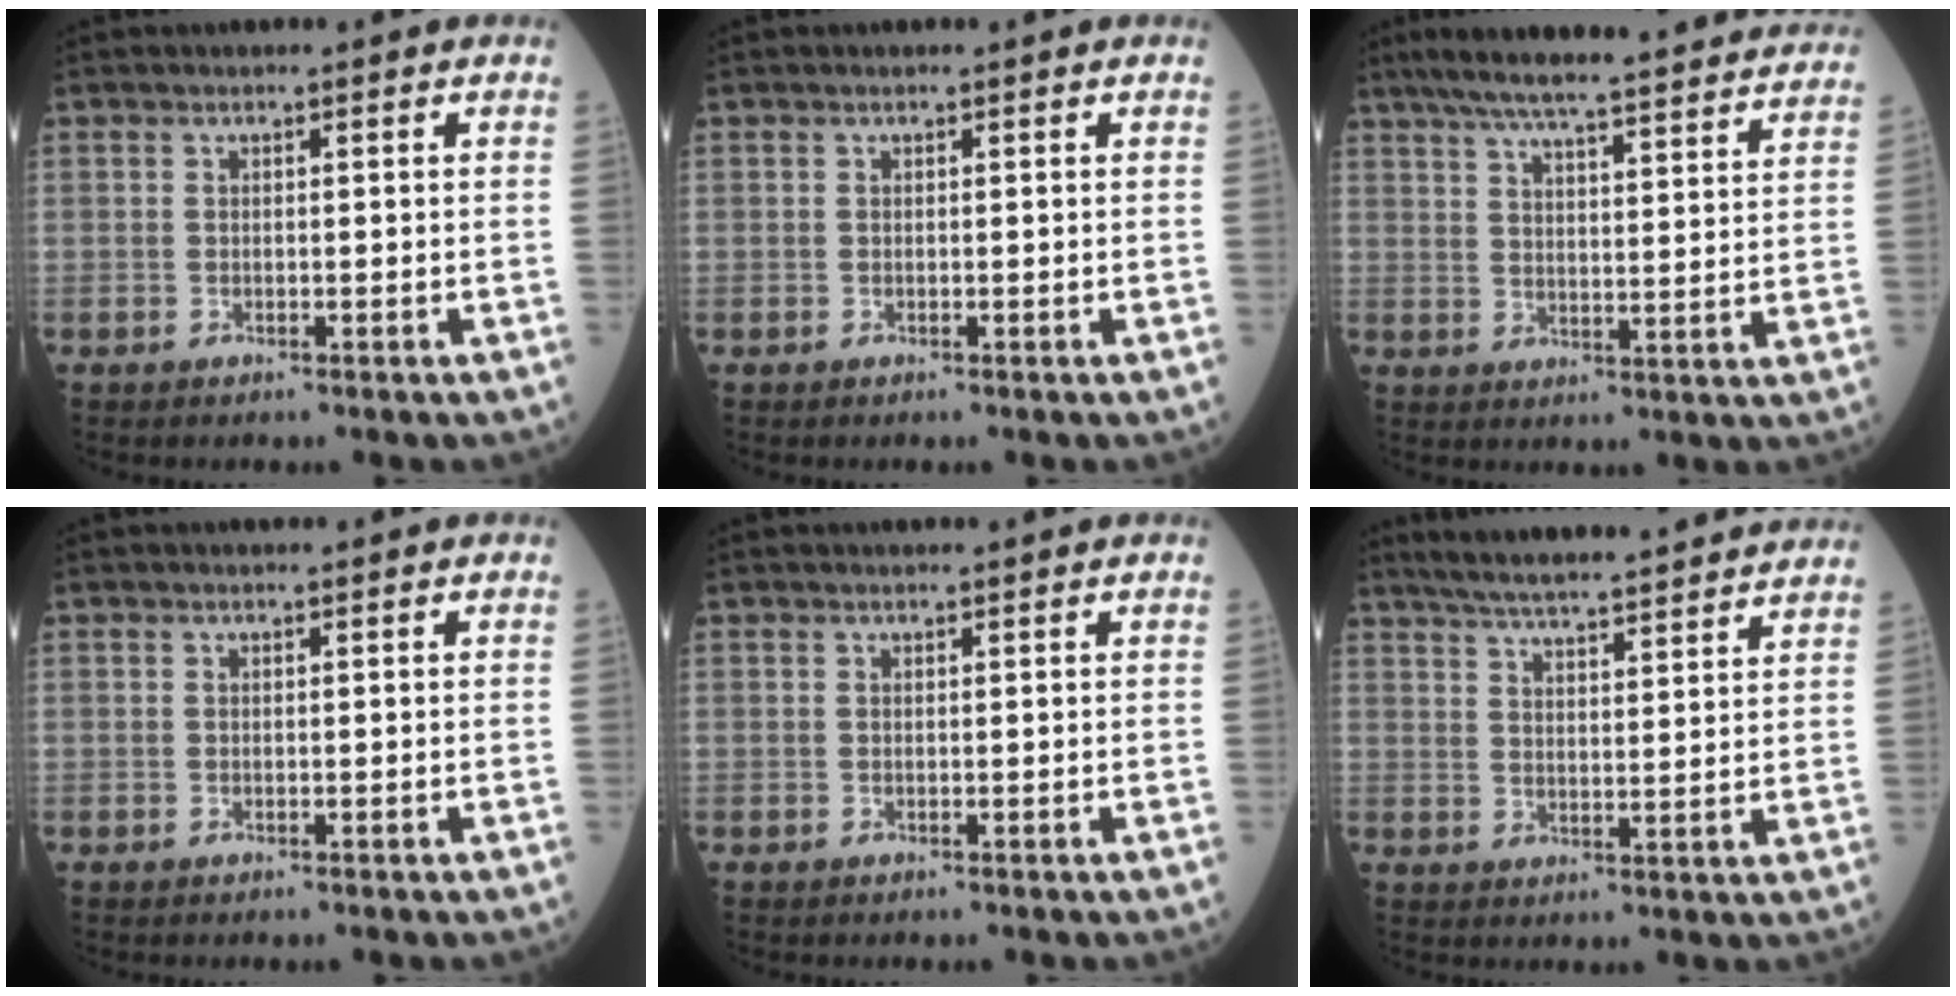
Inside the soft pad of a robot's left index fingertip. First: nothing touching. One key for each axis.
{"total": 0.0}
{"total": 25.6, "fx": 22.9, "fy": 1.9, "fz": 11.3, "tx": -0.173, "ty": -0.010, "tz": 0.292}
{"total": 0.8, "fx": 0.7, "fy": 0.0, "fz": 0.2, "tx": -0.008, "ty": 0.003, "tz": 0.012}
{"total": 2.2, "fx": 2.1, "fy": 0.0, "fz": 0.7, "tx": -0.005, "ty": 0.014, "tz": 0.028}
{"total": 17.5, "fx": 15.8, "fy": 1.2, "fz": 7.3, "tx": -0.113, "ty": 0.019, "tz": 0.218}